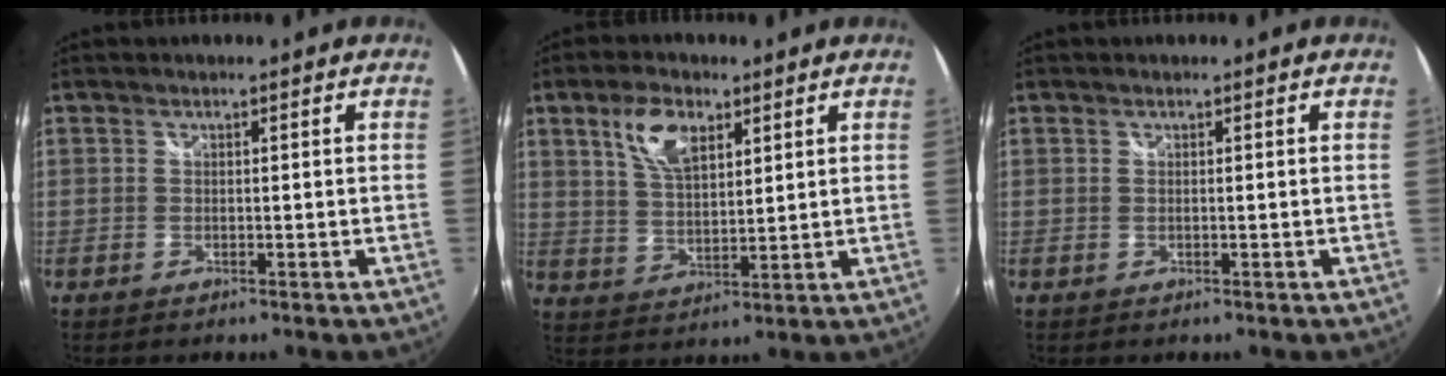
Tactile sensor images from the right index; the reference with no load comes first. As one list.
[{"total": 8.1, "force": [4.2, 4.0, 5.7], "torque": [-0.110, 0.012, 0.081]}, {"total": 0.0}]